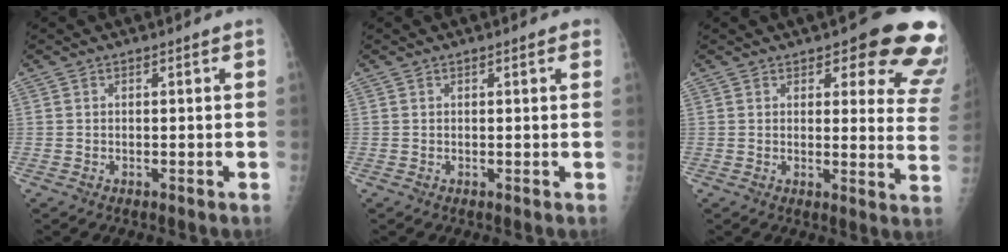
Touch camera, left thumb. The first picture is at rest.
{"total": 1.2, "force": [0.7, 0.4, 1.0], "torque": [-0.012, 0.000, 0.006]}
{"total": 15.3, "force": [10.3, 5.6, 9.8], "torque": [-0.057, -0.055, 0.098]}